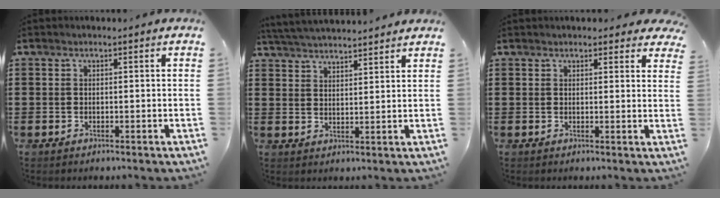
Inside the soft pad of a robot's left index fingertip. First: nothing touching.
{"total": 3.9, "force": [3.8, -0.3, 0.4], "torque": [-0.021, -0.016, 0.068]}
{"total": 2.2, "force": [2.0, 0.6, 0.5], "torque": [-0.008, -0.001, 0.036]}